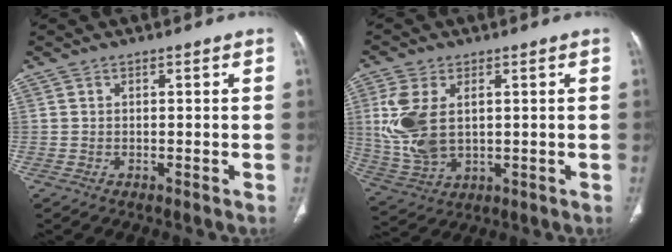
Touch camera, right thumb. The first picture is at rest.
{"total": 12.0, "force": [2.0, 7.3, 9.4], "torque": [-0.208, -0.007, 0.051]}